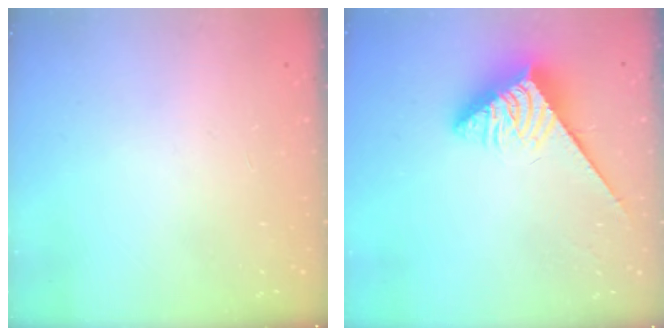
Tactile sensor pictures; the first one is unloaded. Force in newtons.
{"total": 4.0, "press": 3.9, "slide": 0.7}